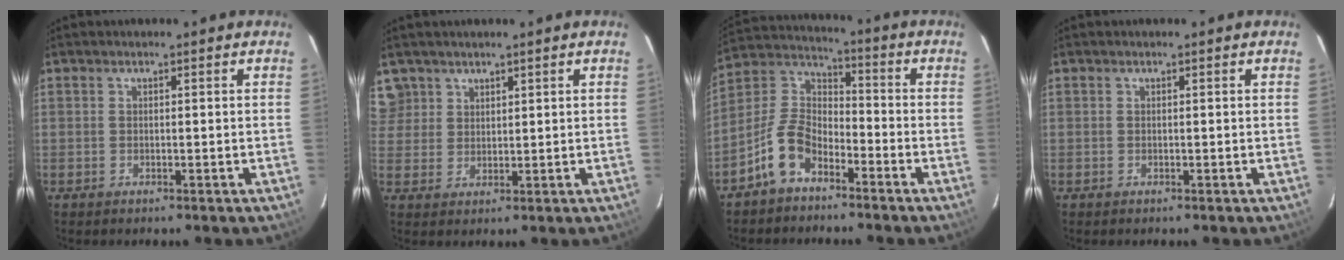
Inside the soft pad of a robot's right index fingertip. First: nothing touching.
{"total": 6.0, "force": [3.7, 4.7, 0.5], "torque": [-0.010, 0.021, 0.076]}
{"total": 9.9, "force": [-6.2, 5.6, 5.3], "torque": [-0.123, 0.026, -0.125]}
{"total": 0.0}